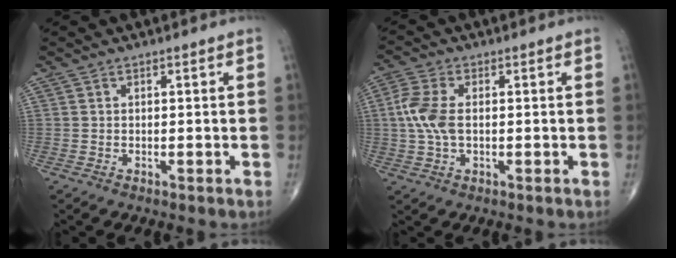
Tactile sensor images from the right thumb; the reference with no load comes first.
{"total": 7.1, "force": [0.2, 4.0, 5.9], "torque": [-0.148, 0.011, 0.001]}